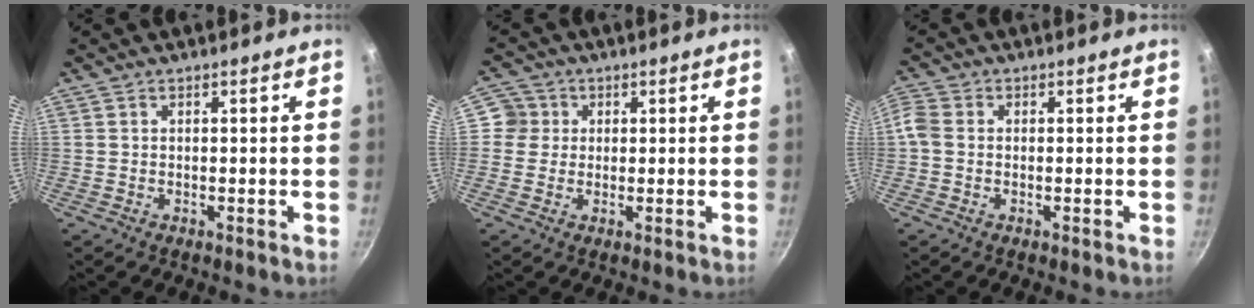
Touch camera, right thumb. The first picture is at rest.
{"total": 4.1, "force": [0.6, 4.1, 0.6], "torque": [0.026, 0.006, -0.001]}
{"total": 3.2, "force": [-0.5, 2.5, 1.8], "torque": [-0.043, 0.008, -0.024]}